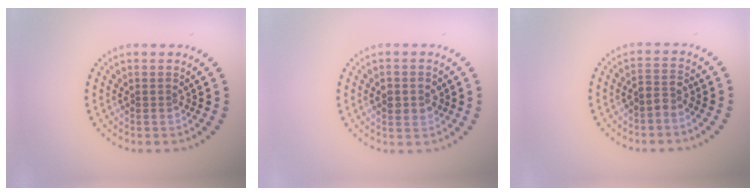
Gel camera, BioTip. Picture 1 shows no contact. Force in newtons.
{"total": 2.7, "press": 2.7, "slide": 0.0}
{"total": 1.6, "press": 1.3, "slide": 1.0}